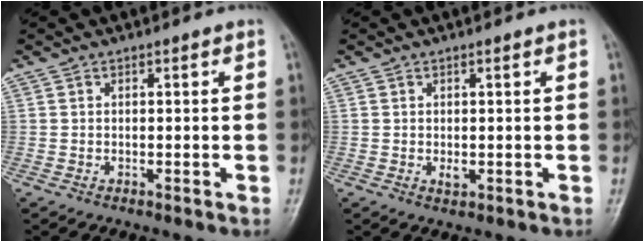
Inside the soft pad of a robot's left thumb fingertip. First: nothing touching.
{"total": 1.6, "force": [0.0, 0.8, 1.4], "torque": [-0.020, -0.003, 0.006]}